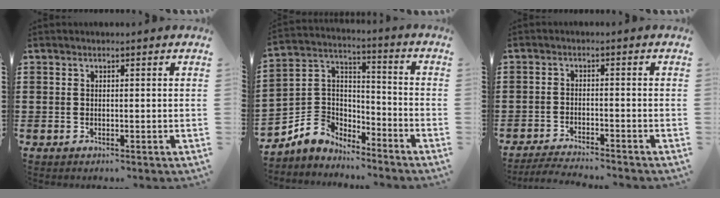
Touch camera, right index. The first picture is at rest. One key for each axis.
{"total": 5.9, "fx": -3.8, "fy": 4.5, "fz": 0.1, "tx": -0.036, "ty": 0.009, "tz": -0.080}
{"total": 2.9, "fx": -2.9, "fy": -0.1, "fz": 0.3, "tx": -0.007, "ty": 0.000, "tz": -0.060}